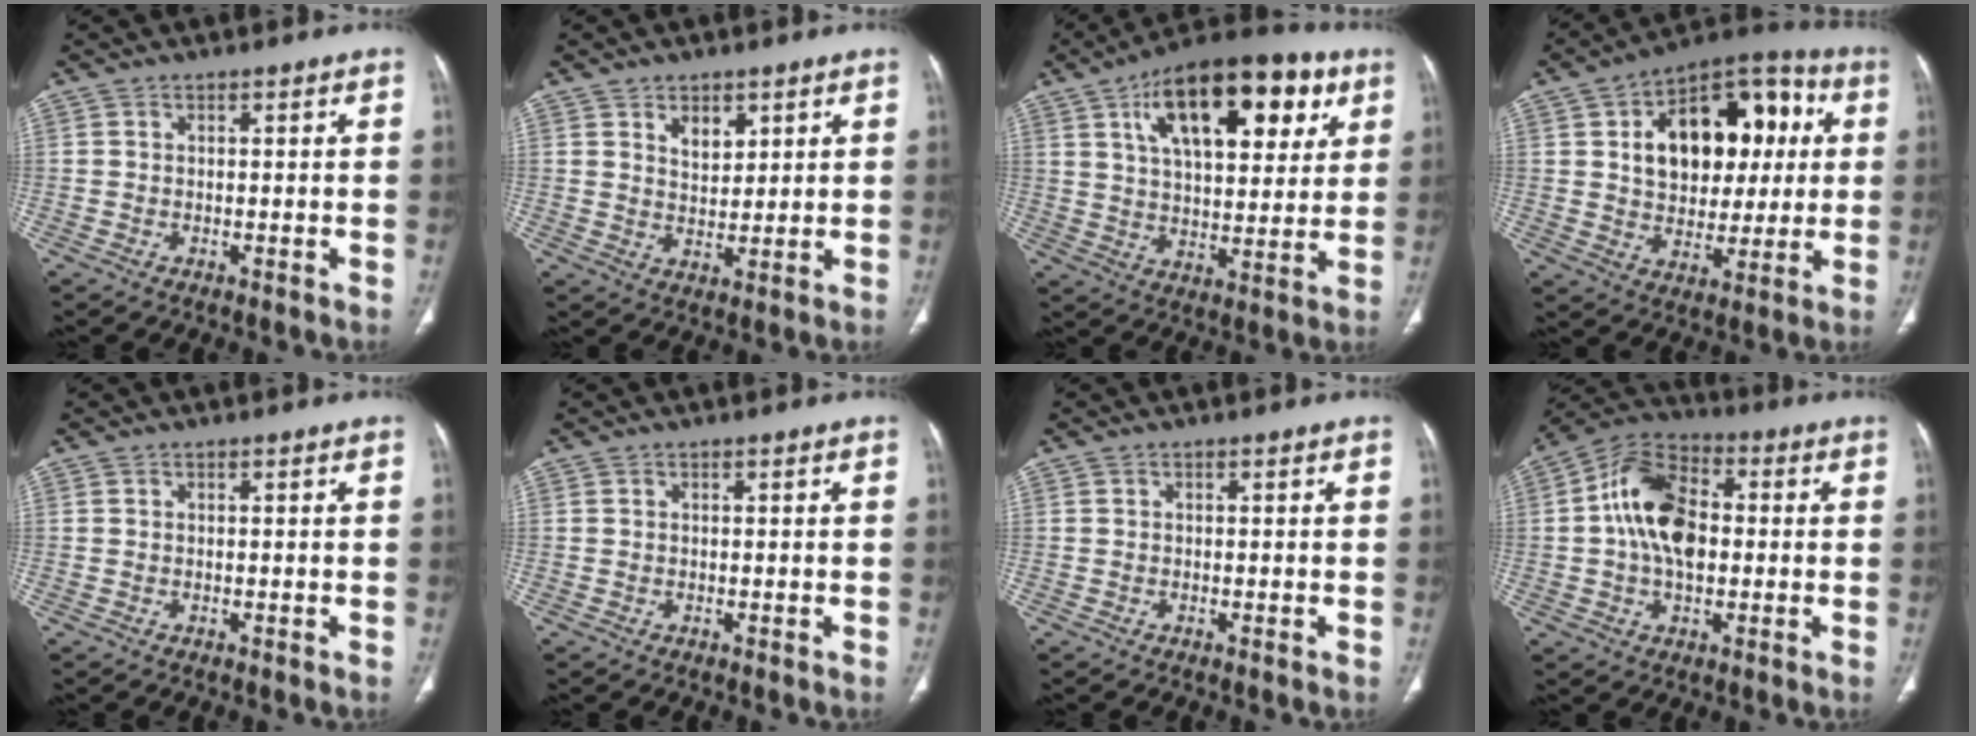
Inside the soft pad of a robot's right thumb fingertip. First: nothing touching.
{"total": 4.8, "force": [2.5, 3.0, 2.8], "torque": [-0.025, -0.020, 0.046]}
{"total": 23.0, "force": [9.8, 10.9, 17.8], "torque": [-0.241, -0.008, 0.155]}
{"total": 21.4, "force": [4.6, 13.6, 15.8], "torque": [-0.186, 0.022, 0.072]}
{"total": 0.0}
{"total": 0.0}
{"total": 0.0}
{"total": 14.4, "force": [0.6, 9.0, 11.2], "torque": [-0.188, 0.028, 0.000]}